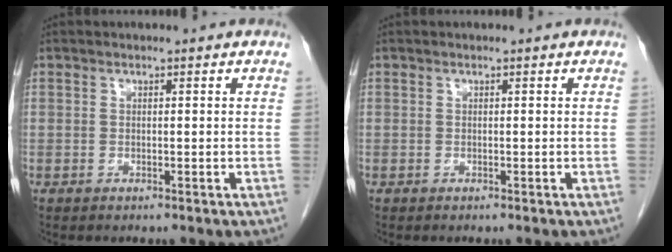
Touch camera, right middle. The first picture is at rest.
{"total": 0.0}